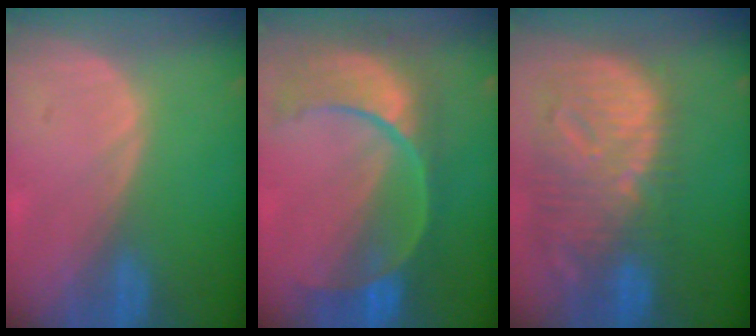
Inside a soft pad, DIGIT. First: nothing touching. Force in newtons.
{"total": 11.1, "press": 9.4, "slide": 6.0}
{"total": 12.7, "press": 10.9, "slide": 6.4}